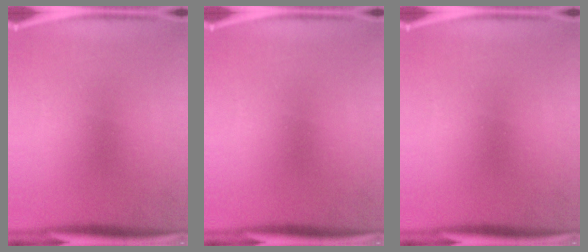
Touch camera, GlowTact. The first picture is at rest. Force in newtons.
{"total": 0.0}
{"total": 0.0}